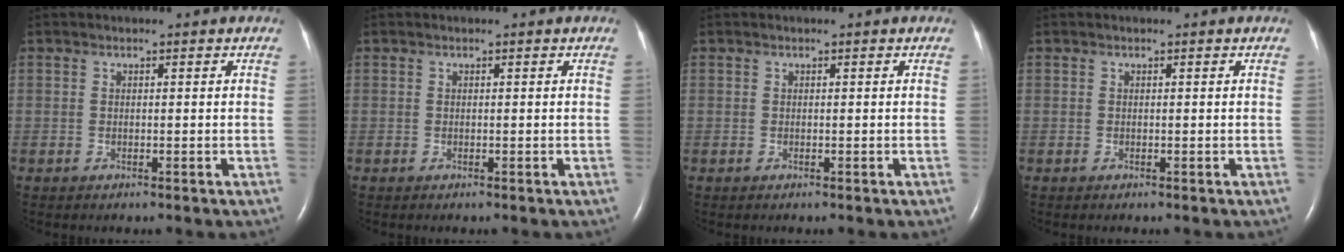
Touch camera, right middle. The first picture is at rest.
{"total": 0.0}
{"total": 0.0}
{"total": 0.0}